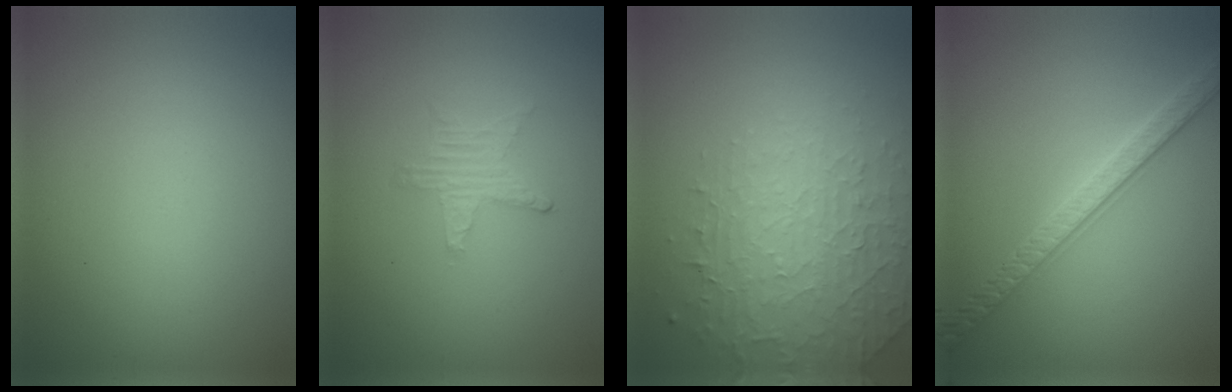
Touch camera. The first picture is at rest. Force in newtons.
{"total": 0.5, "press": 0.5, "slide": 0.1}
{"total": 4.5, "press": 3.2, "slide": 3.1}
{"total": 3.3, "press": 3.3, "slide": 0.1}